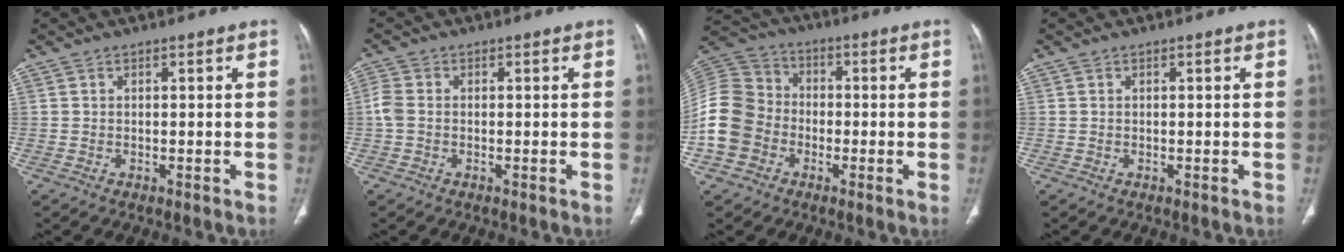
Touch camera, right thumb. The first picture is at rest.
{"total": 4.0, "force": [-0.5, 2.9, 2.7], "torque": [-0.074, 0.007, -0.019]}
{"total": 13.6, "force": [-3.7, 11.6, 6.2], "torque": [-0.120, 0.041, -0.076]}
{"total": 0.0}